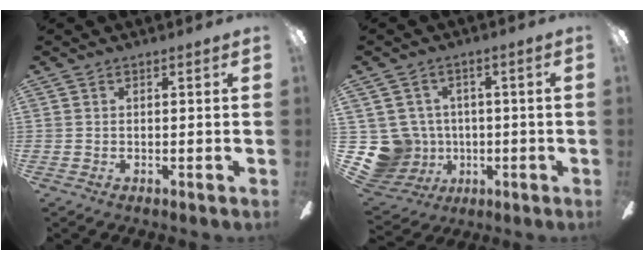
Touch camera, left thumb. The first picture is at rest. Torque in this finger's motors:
{"motor_torque": [-0.05, 0.06, 0.01, -0.01, 0.00]}